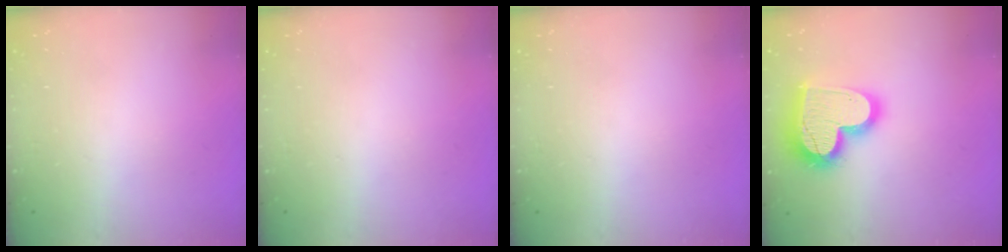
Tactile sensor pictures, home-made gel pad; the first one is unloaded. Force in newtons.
{"total": 0.0}
{"total": 0.0}
{"total": 20.1, "press": 20.1, "slide": 1.7}